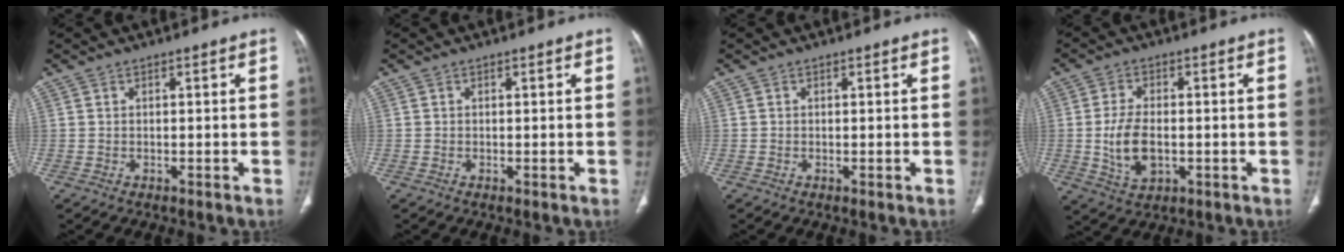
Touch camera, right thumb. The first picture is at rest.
{"total": 0.0}
{"total": 0.0}
{"total": 8.2, "force": [-1.0, 4.7, 6.7], "torque": [-0.128, -0.001, -0.012]}